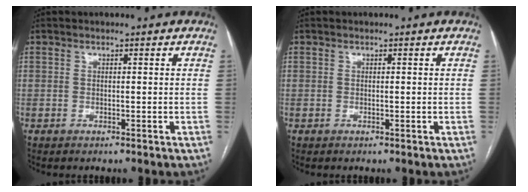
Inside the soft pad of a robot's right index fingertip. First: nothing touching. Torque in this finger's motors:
{"motor_torque": [-0.14, 0.14, 0.04, 0.01]}